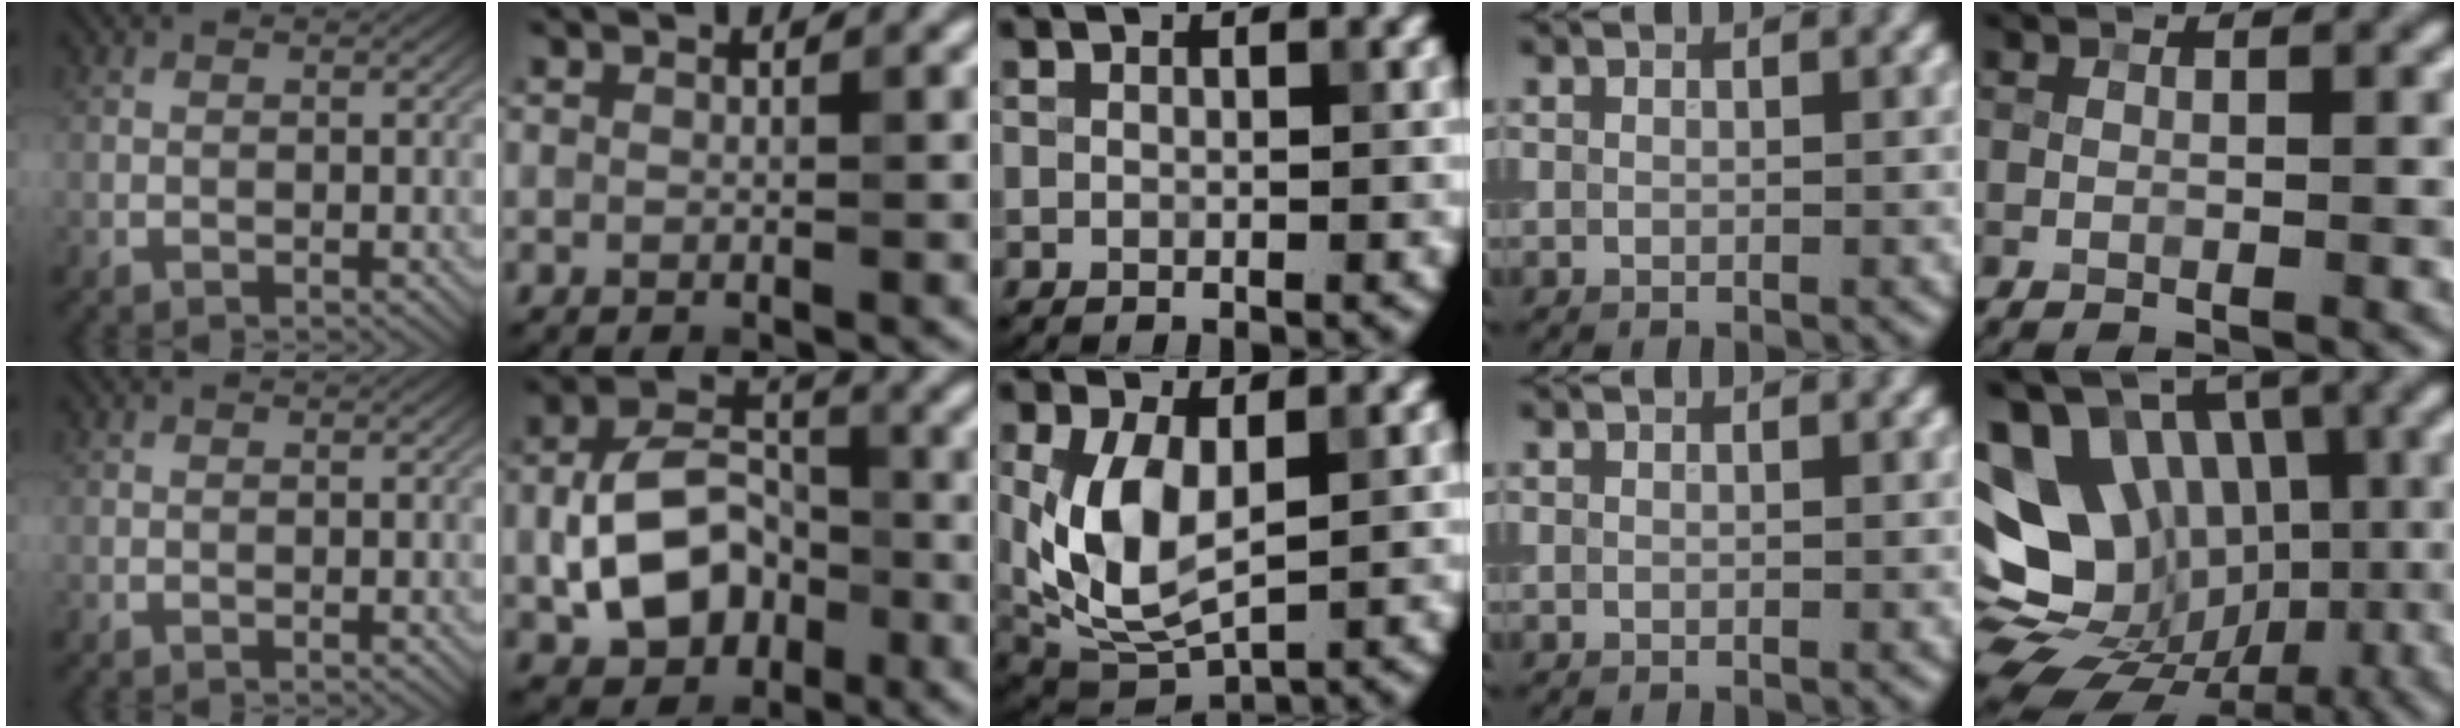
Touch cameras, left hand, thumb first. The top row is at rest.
{"index": {"total": 8.0, "force": [-2.0, 5.5, 5.4], "torque": [-0.098, 0.004, -0.036]}, "middle": {"total": 7.3, "force": [0.4, 3.9, 6.2], "torque": [-0.146, -0.005, 0.011]}, "little": {"total": 15.3, "force": [-1.2, 12.3, 9.0], "torque": [-0.153, 0.010, -0.031]}}